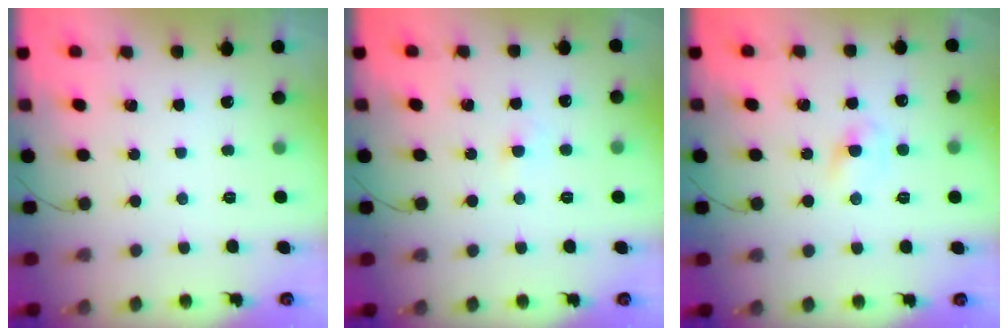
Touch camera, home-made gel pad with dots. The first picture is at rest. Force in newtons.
{"total": 2.1, "press": 2.0, "slide": 0.7}
{"total": 3.0, "press": 2.7, "slide": 1.2}